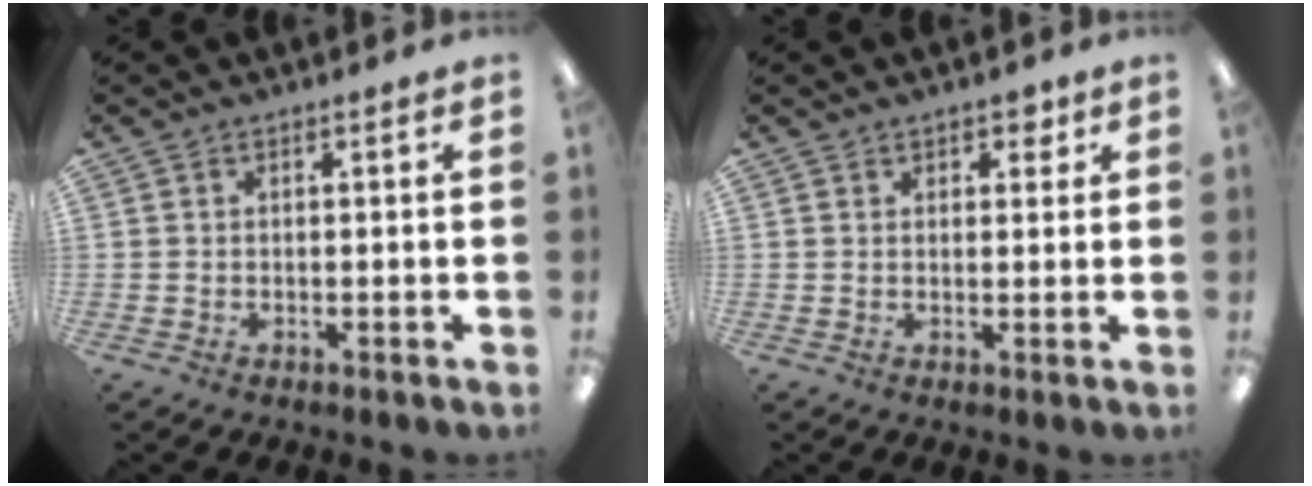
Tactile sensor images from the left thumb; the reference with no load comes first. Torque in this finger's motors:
{"motor_torque": [0.03, 0.02, -0.07, 0.12, 0.01]}